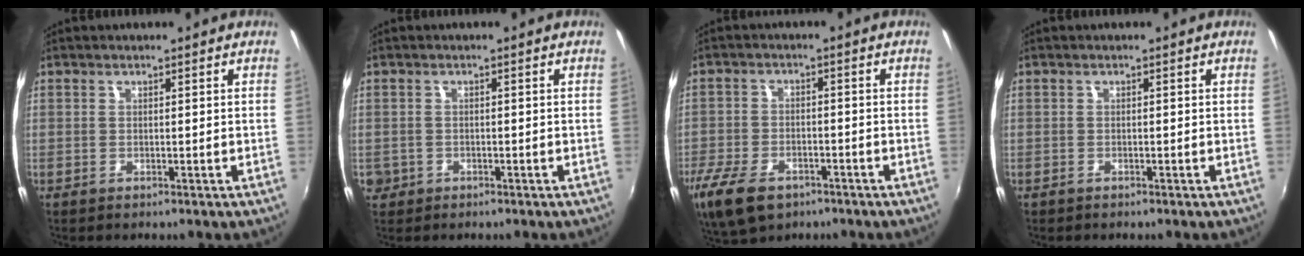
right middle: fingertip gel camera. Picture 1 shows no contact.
{"total": 3.1, "force": [-1.0, 2.8, 1.0], "torque": [-0.027, -0.002, -0.013]}
{"total": 13.0, "force": [-8.1, 6.9, 7.4], "torque": [-0.184, -0.030, -0.144]}
{"total": 0.5, "force": [-0.5, 0.3, 0.1], "torque": [-0.003, 0.000, -0.008]}